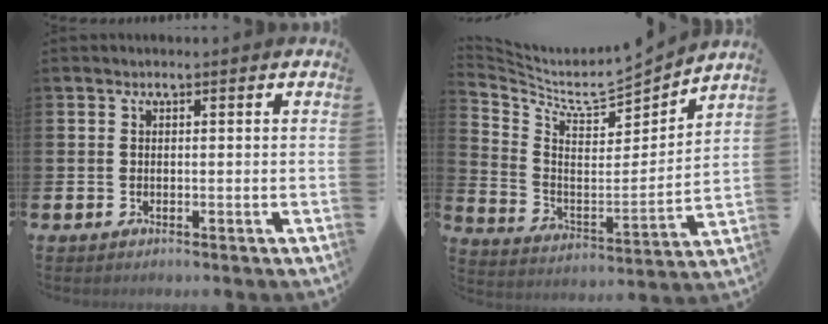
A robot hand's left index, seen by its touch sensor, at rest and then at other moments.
{"total": 6.3, "force": [5.6, 1.5, 2.5], "torque": [-0.077, -0.054, 0.086]}